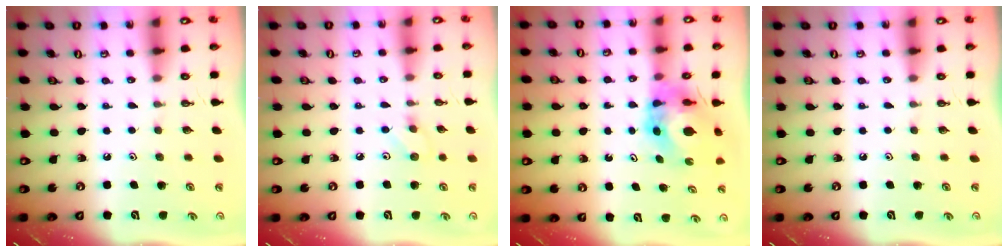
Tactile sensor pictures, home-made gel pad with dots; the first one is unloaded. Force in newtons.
{"total": 5.0, "press": 5.0, "slide": 0.6}
{"total": 8.1, "press": 8.1, "slide": 0.9}
{"total": 0.0}